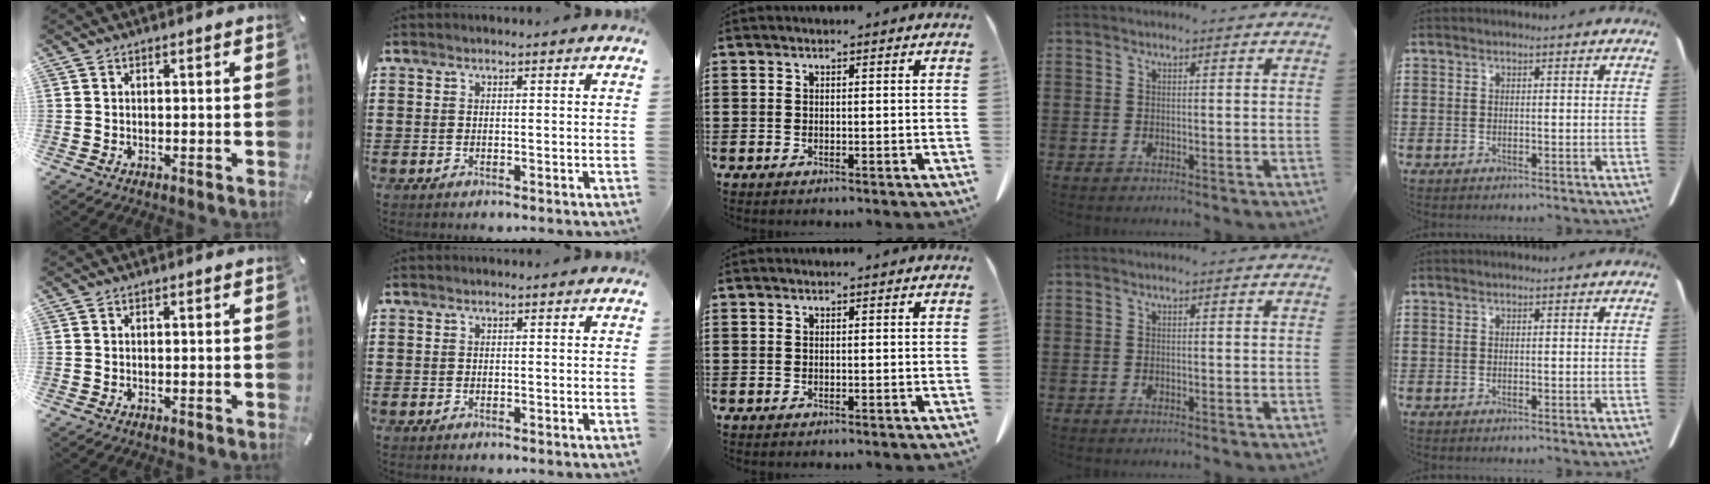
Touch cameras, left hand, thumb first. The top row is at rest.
{}